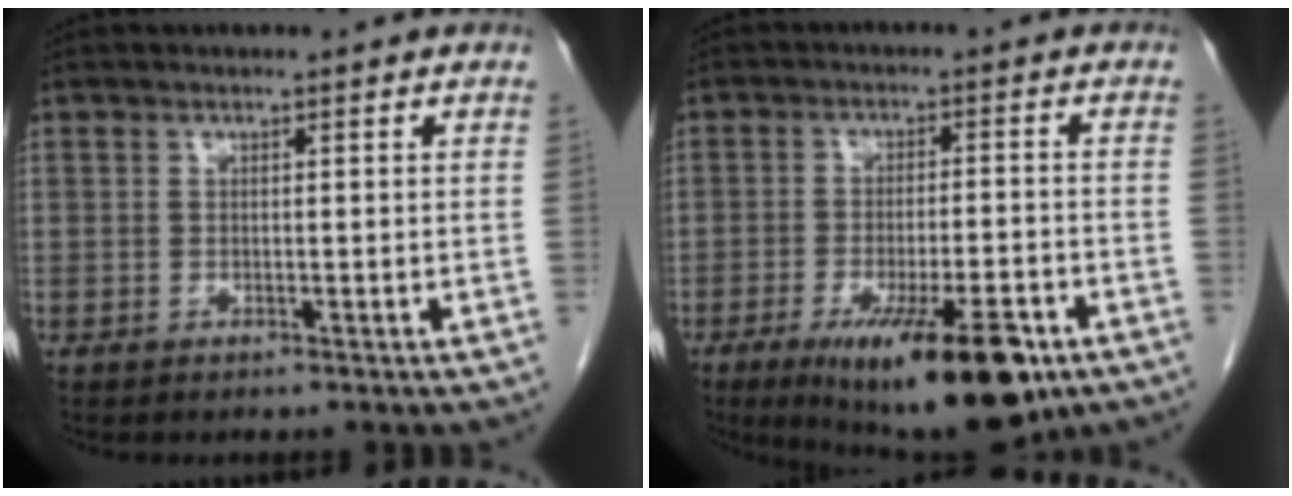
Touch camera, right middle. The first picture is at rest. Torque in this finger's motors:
{"motor_torque": [1.18, -0.96, 0.51, 0.13]}